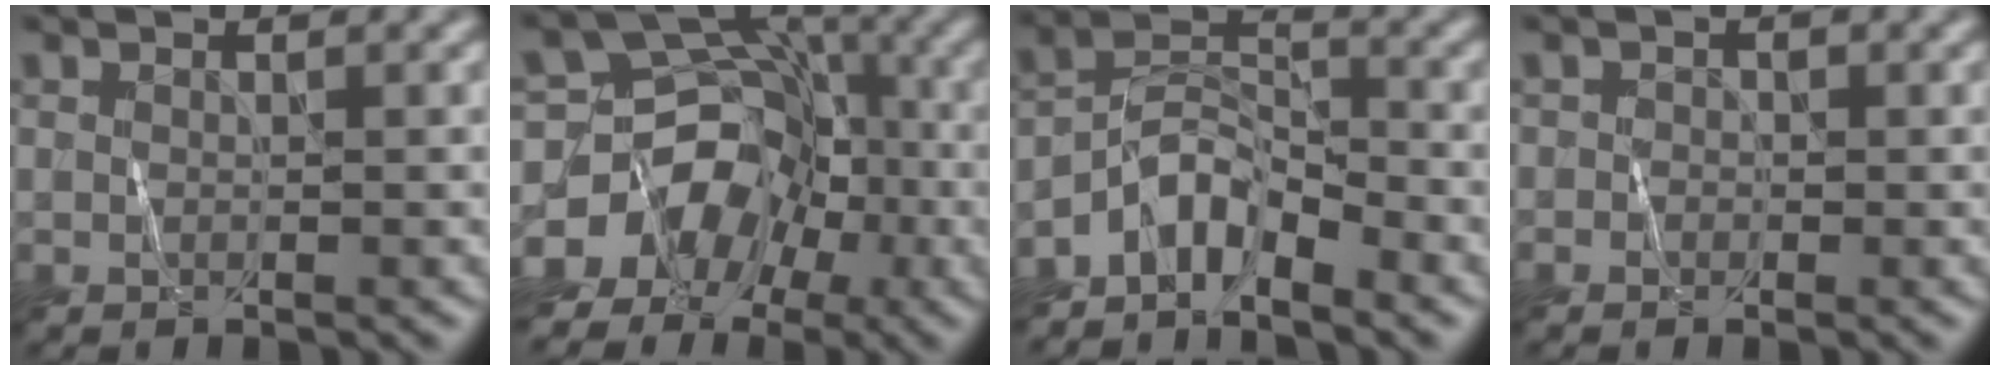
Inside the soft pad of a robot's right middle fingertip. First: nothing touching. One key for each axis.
{"total": 8.7, "fx": -4.8, "fy": 6.9, "fz": 2.1, "tx": -0.025, "ty": 0.011, "tz": -0.095}
{"total": 4.4, "fx": -3.7, "fy": 1.3, "fz": 1.9, "tx": -0.030, "ty": 0.012, "tz": -0.077}
{"total": 0.8, "fx": -0.6, "fy": 0.2, "fz": -0.5, "tx": 0.011, "ty": -0.003, "tz": -0.011}